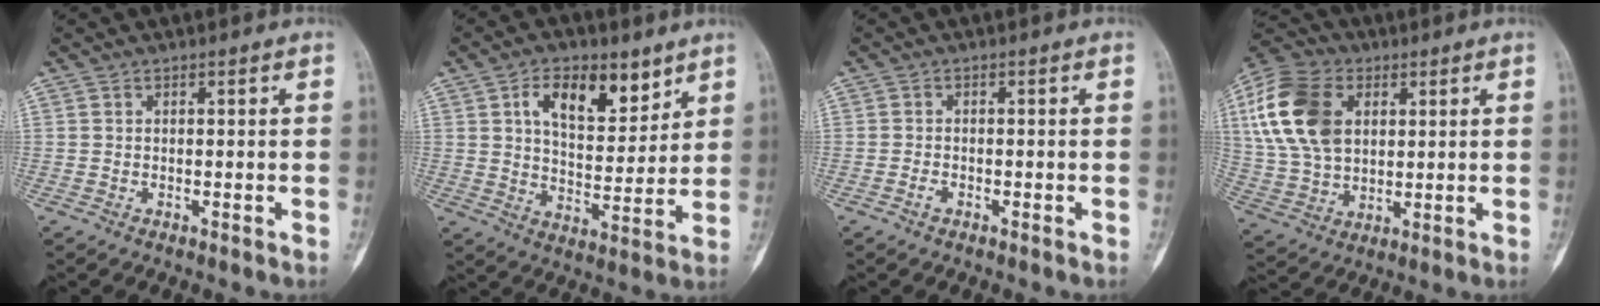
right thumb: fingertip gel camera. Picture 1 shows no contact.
{"total": 12.5, "force": [6.4, 6.6, 8.5], "torque": [-0.103, -0.032, 0.110]}
{"total": 1.0, "force": [-0.6, 0.6, 0.4], "torque": [-0.011, 0.003, -0.015]}
{"total": 17.8, "force": [4.8, 12.1, 12.2], "torque": [-0.238, 0.000, 0.092]}